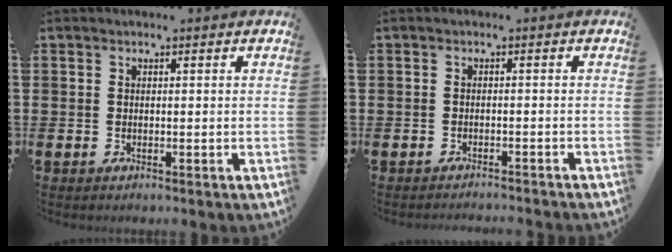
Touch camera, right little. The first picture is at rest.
{"total": 0.5, "force": [-0.5, -0.1, 0.0], "torque": [-0.001, 0.003, -0.011]}